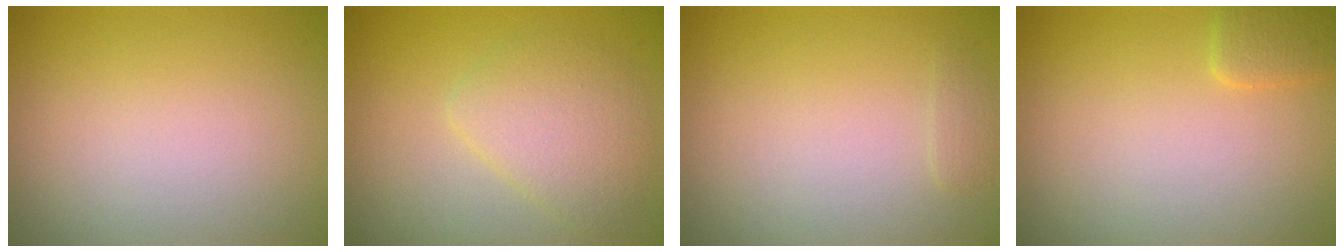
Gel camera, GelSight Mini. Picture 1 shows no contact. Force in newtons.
{"total": 3.3, "press": 3.3, "slide": 0.2}
{"total": 0.7, "press": 0.7, "slide": 0.1}
{"total": 1.4, "press": 1.4, "slide": 0.1}